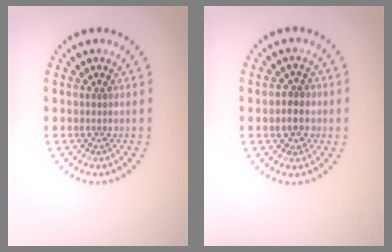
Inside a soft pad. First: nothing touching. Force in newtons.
{"total": 1.8, "press": 1.7, "slide": 0.5}